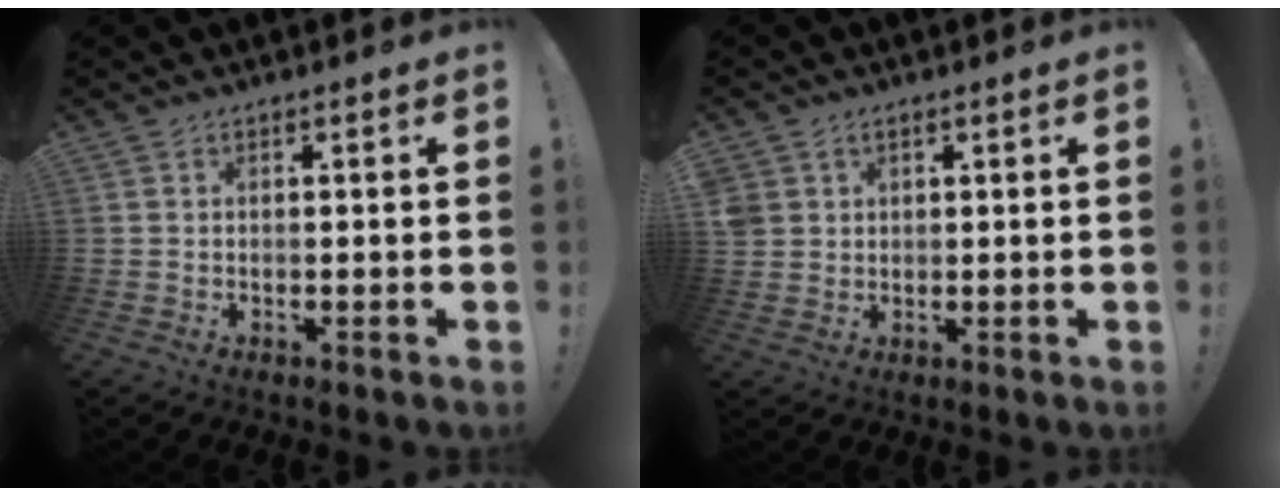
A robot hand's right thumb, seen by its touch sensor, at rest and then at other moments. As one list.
[{"total": 3.3, "force": [1.8, 2.6, 0.8], "torque": [-0.013, -0.007, 0.037]}]